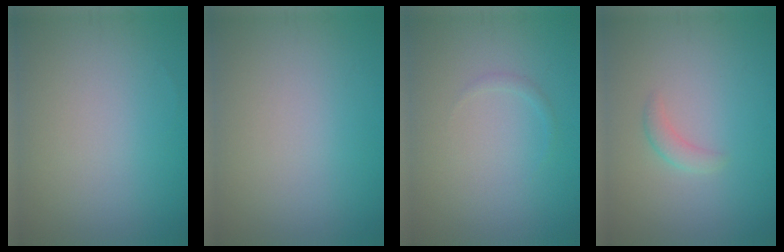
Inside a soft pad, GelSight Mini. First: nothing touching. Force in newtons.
{"total": 0.0}
{"total": 0.6, "press": 0.6, "slide": 0.1}
{"total": 1.3, "press": 1.3, "slide": 0.1}